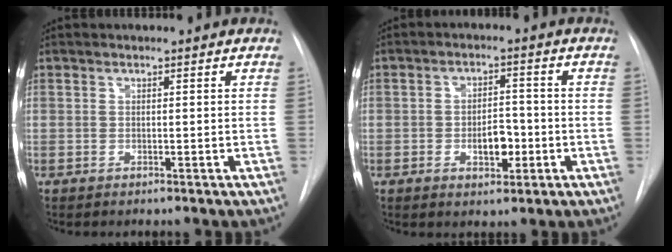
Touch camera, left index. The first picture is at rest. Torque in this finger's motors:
{"motor_torque": [0.51, 0.44, 0.13, 0.06]}